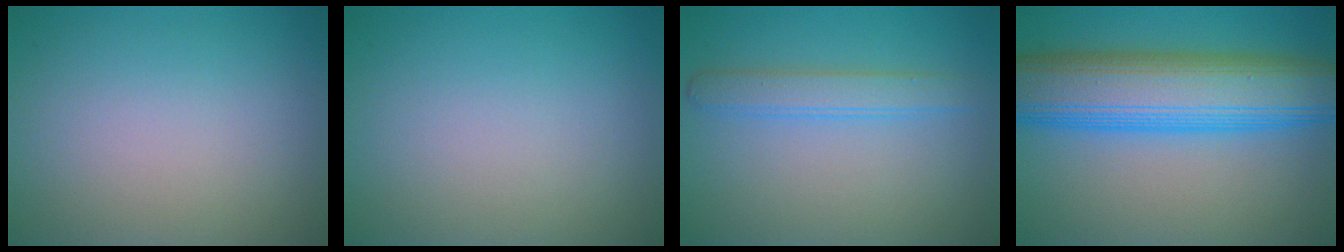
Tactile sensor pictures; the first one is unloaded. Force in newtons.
{"total": 0.0}
{"total": 2.5, "press": 2.5, "slide": 0.1}
{"total": 11.7, "press": 11.7, "slide": 0.0}